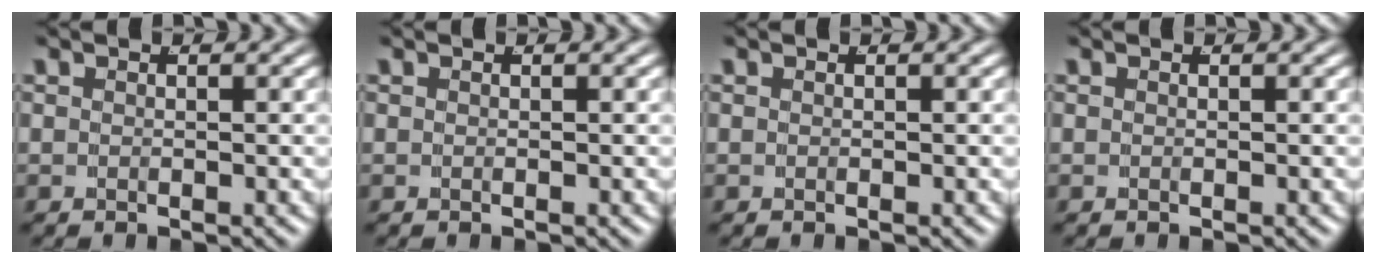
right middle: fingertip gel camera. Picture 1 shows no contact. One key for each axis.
{"total": 0.0}
{"total": 0.0}
{"total": 0.0}